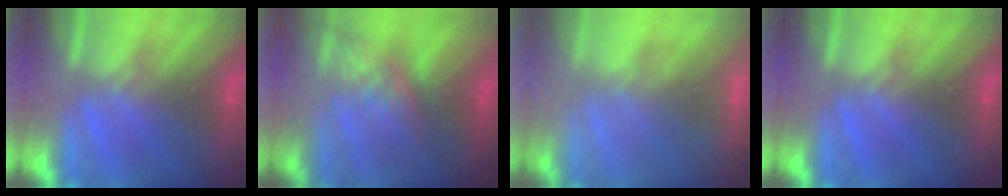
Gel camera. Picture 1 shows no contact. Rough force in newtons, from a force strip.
{"total": 8.3}
{"total": 2.4}
{"total": 0.0}